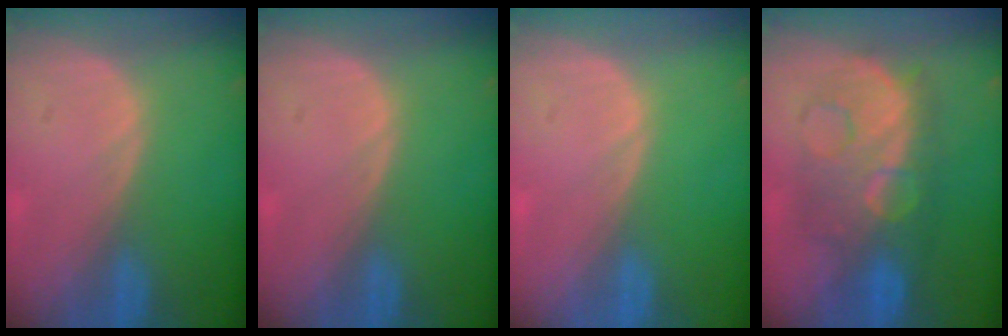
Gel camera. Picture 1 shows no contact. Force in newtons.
{"total": 0.0}
{"total": 0.0}
{"total": 9.5, "press": 9.5, "slide": 0.4}